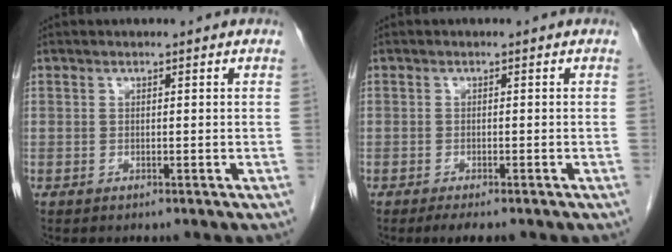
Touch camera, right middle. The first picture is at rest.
{"total": 3.0, "force": [-2.3, 0.7, 1.8], "torque": [-0.029, -0.010, -0.031]}